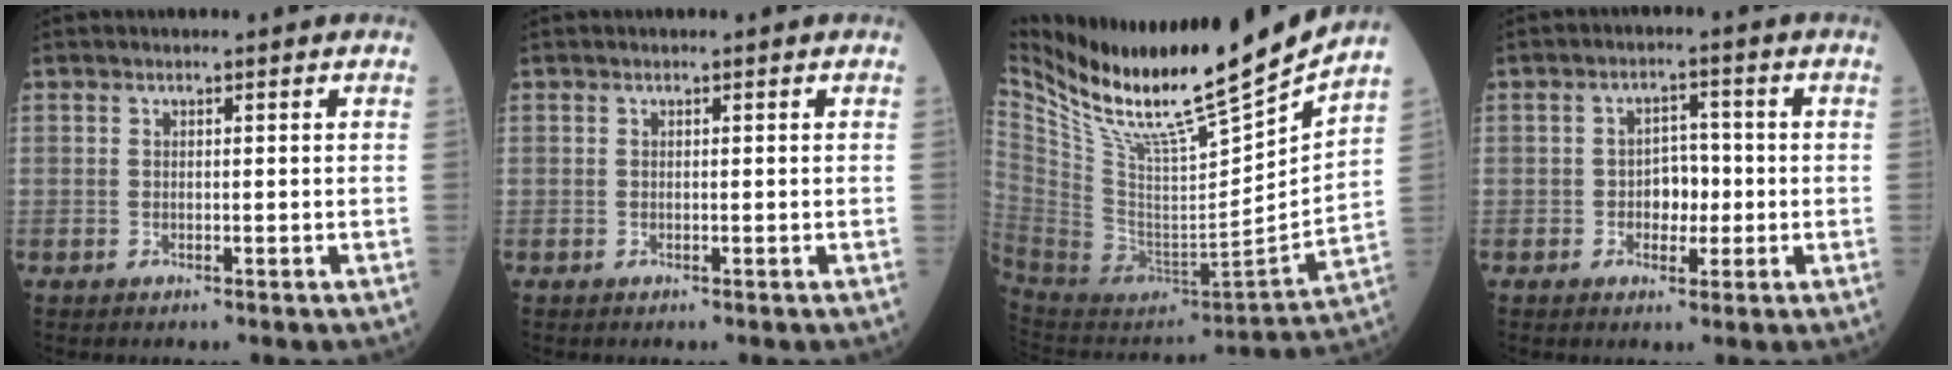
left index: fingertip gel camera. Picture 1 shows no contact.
{"total": 0.0}
{"total": 23.7, "force": [19.9, -0.2, 12.8], "torque": [-0.227, -0.061, 0.348]}
{"total": 4.0, "force": [-0.9, 2.6, 2.9], "torque": [-0.043, 0.008, -0.016]}